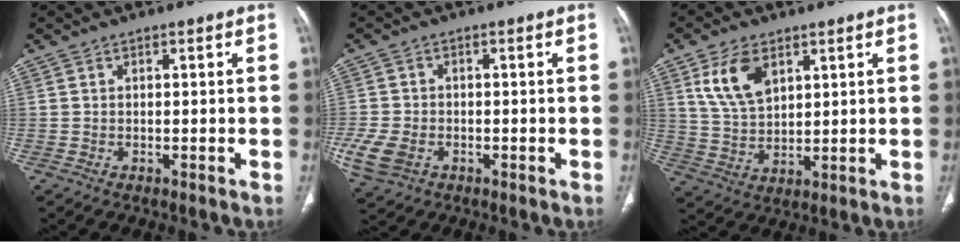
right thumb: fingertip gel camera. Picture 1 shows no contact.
{"total": 7.3, "force": [-2.5, 5.2, 4.5], "torque": [-0.105, 0.001, -0.042]}
{"total": 9.4, "force": [4.5, 5.3, 6.3], "torque": [-0.107, -0.016, 0.096]}